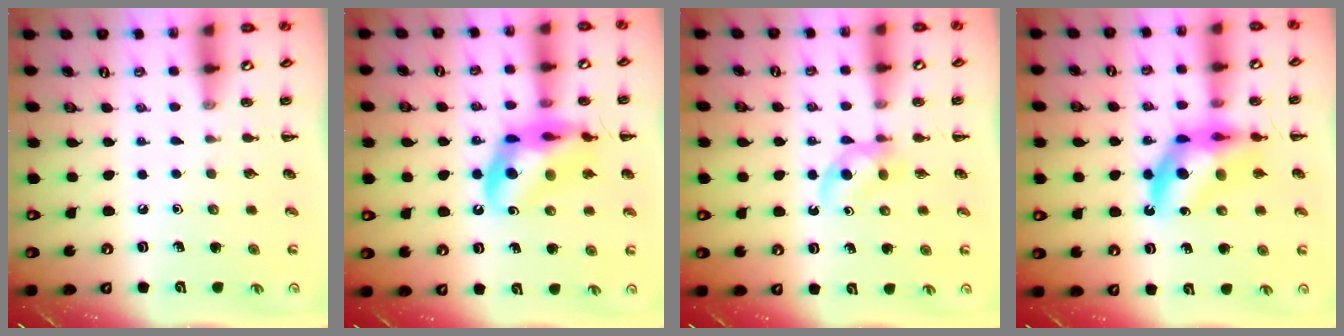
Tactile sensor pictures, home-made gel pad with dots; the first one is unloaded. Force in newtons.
{"total": 15.7, "press": 15.3, "slide": 3.4}
{"total": 3.9, "press": 3.5, "slide": 1.7}
{"total": 12.3, "press": 11.7, "slide": 3.8}